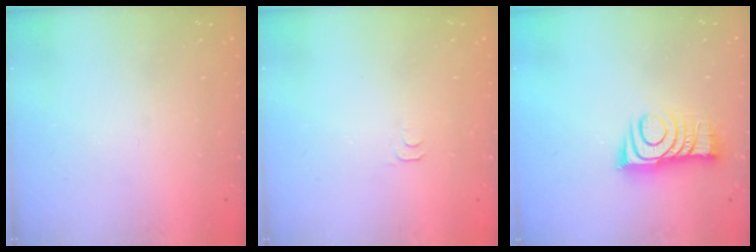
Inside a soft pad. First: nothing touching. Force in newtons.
{"total": 2.8, "press": 2.7, "slide": 0.5}
{"total": 10.5, "press": 10.5, "slide": 0.3}